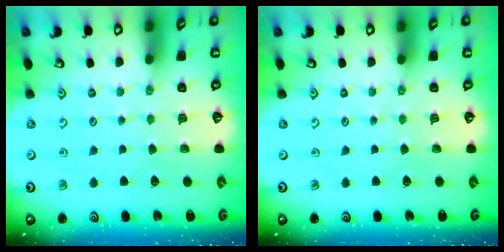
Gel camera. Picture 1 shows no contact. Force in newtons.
{"total": 0.0}